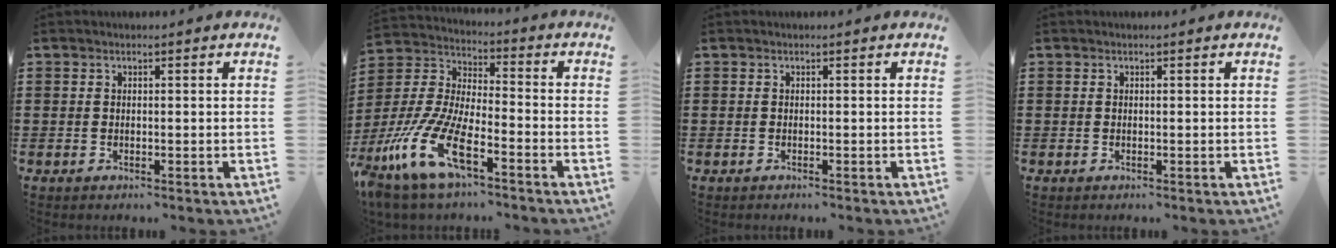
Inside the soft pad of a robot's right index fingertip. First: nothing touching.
{"total": 12.9, "force": [-8.3, 3.7, 9.1], "torque": [-0.224, -0.005, -0.169]}
{"total": 0.0}
{"total": 0.0}